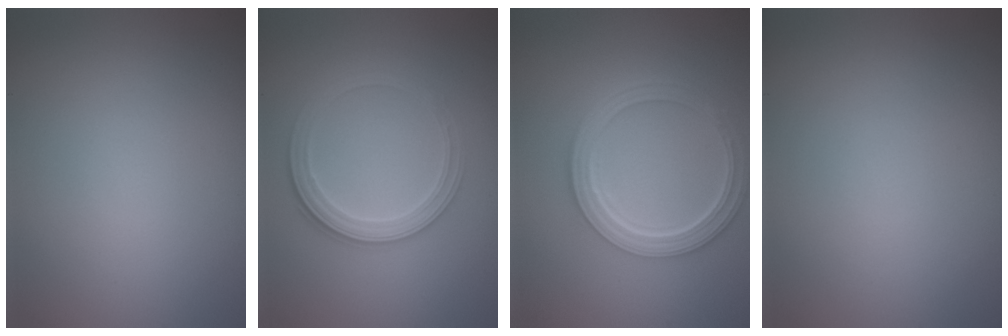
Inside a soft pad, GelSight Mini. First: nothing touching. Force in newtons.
{"total": 2.8, "press": 2.7, "slide": 0.9}
{"total": 5.2, "press": 4.0, "slide": 3.3}
{"total": 0.0}